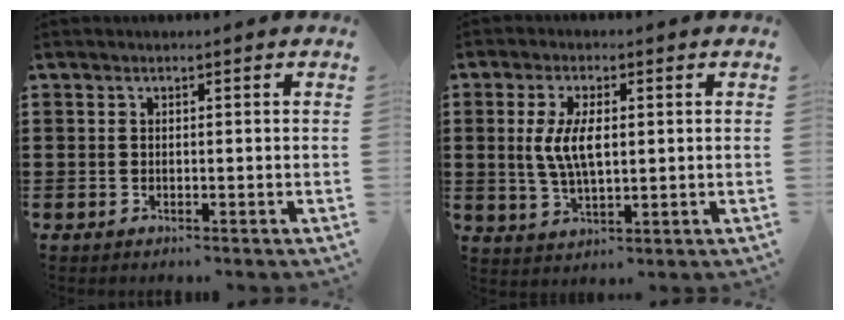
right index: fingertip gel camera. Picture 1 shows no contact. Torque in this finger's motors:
{"motor_torque": [0.78, -0.50, 0.37, 0.18]}